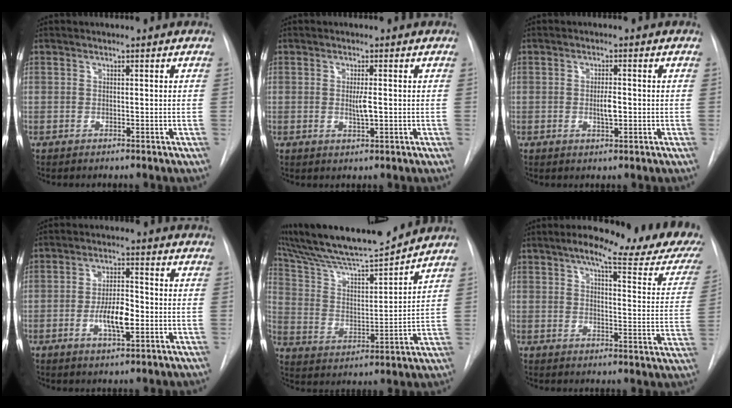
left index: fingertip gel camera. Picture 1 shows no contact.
{"total": 2.2, "force": [0.0, 0.2, 2.2], "torque": [-0.042, -0.004, 0.000]}
{"total": 2.6, "force": [-0.3, 0.7, 2.5], "torque": [-0.044, 0.000, -0.003]}
{"total": 6.6, "force": [-1.7, 2.0, 6.0], "torque": [-0.110, 0.002, -0.028]}
{"total": 15.5, "force": [14.2, 0.7, 6.3], "torque": [-0.115, -0.002, 0.249]}
{"total": 20.7, "force": [16.3, 3.1, 12.4], "torque": [-0.162, -0.029, 0.186]}